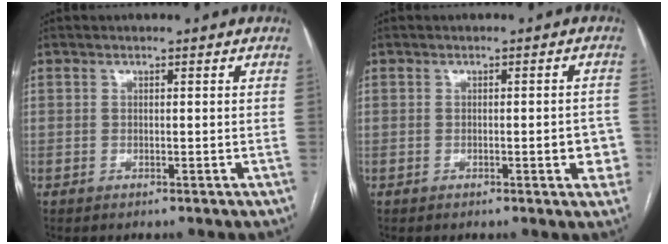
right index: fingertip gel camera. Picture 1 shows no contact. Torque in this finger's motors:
{"motor_torque": [1.16, -0.27, 0.46, 0.07]}